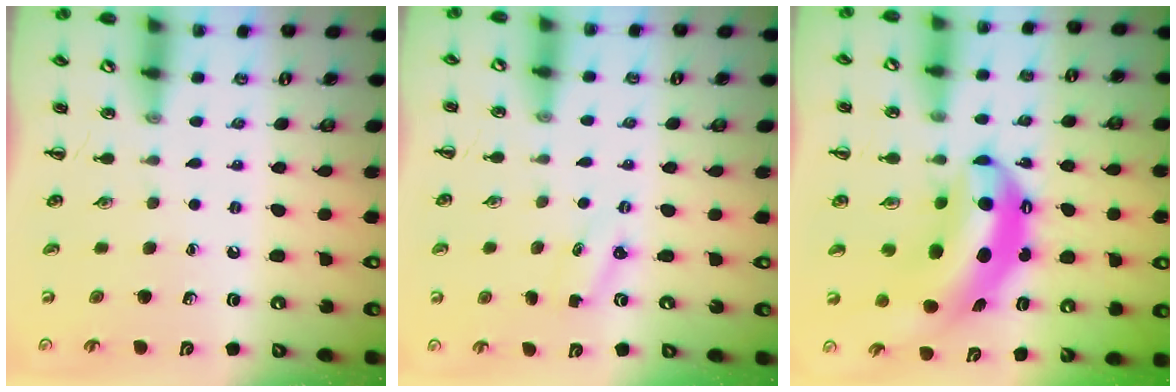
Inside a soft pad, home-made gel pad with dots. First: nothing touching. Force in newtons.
{"total": 1.8, "press": 1.7, "slide": 0.5}
{"total": 9.9, "press": 9.6, "slide": 2.3}